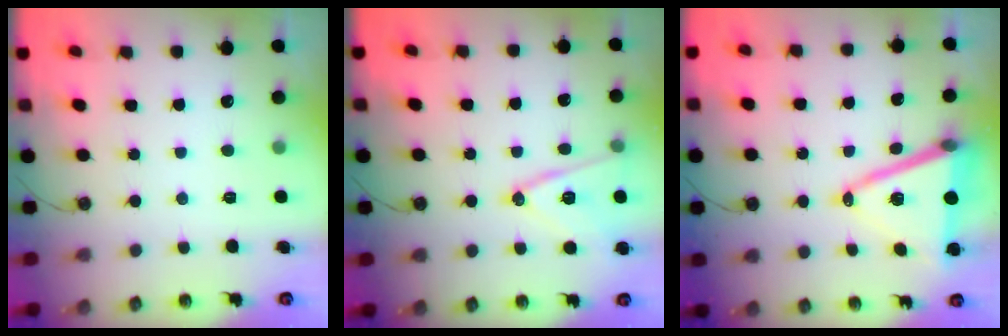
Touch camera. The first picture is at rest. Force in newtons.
{"total": 13.8, "press": 13.3, "slide": 3.4}
{"total": 16.0, "press": 15.5, "slide": 3.7}